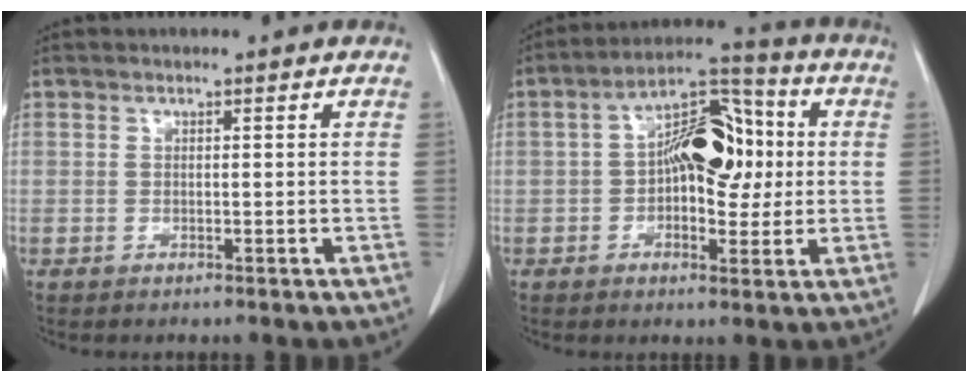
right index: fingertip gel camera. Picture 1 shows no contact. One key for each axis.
{"total": 11.8, "fx": 0.7, "fy": 6.0, "fz": 10.2, "tx": -0.162, "ty": 0.036, "tz": 0.009}